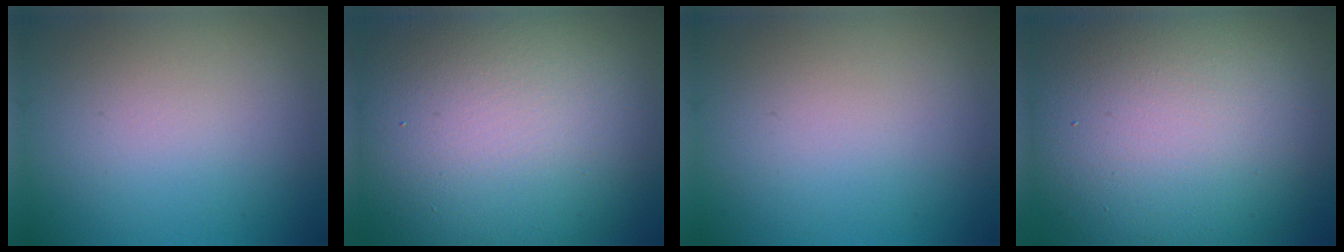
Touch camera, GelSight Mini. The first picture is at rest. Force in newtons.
{"total": 16.8, "press": 16.7, "slide": 1.1}
{"total": 0.0}
{"total": 15.3, "press": 15.3, "slide": 0.8}